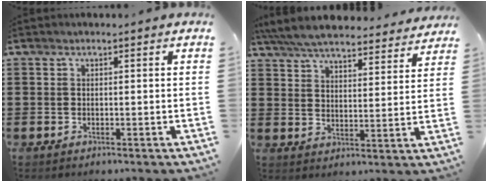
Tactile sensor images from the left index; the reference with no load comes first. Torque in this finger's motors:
{"motor_torque": [2.14, 0.00, 0.17, 0.01]}